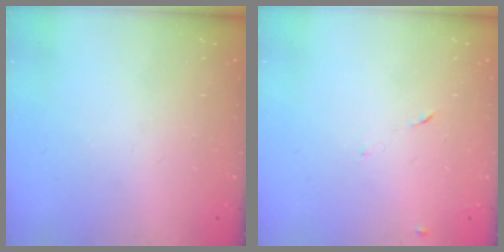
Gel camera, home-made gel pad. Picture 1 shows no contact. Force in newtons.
{"total": 6.7, "press": 6.7, "slide": 0.8}